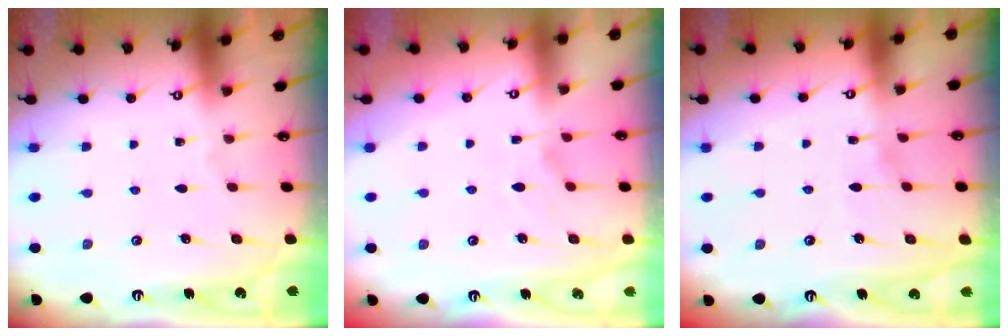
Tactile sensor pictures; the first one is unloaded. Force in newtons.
{"total": 2.8, "press": 2.5, "slide": 1.2}
{"total": 4.9, "press": 4.9, "slide": 0.6}